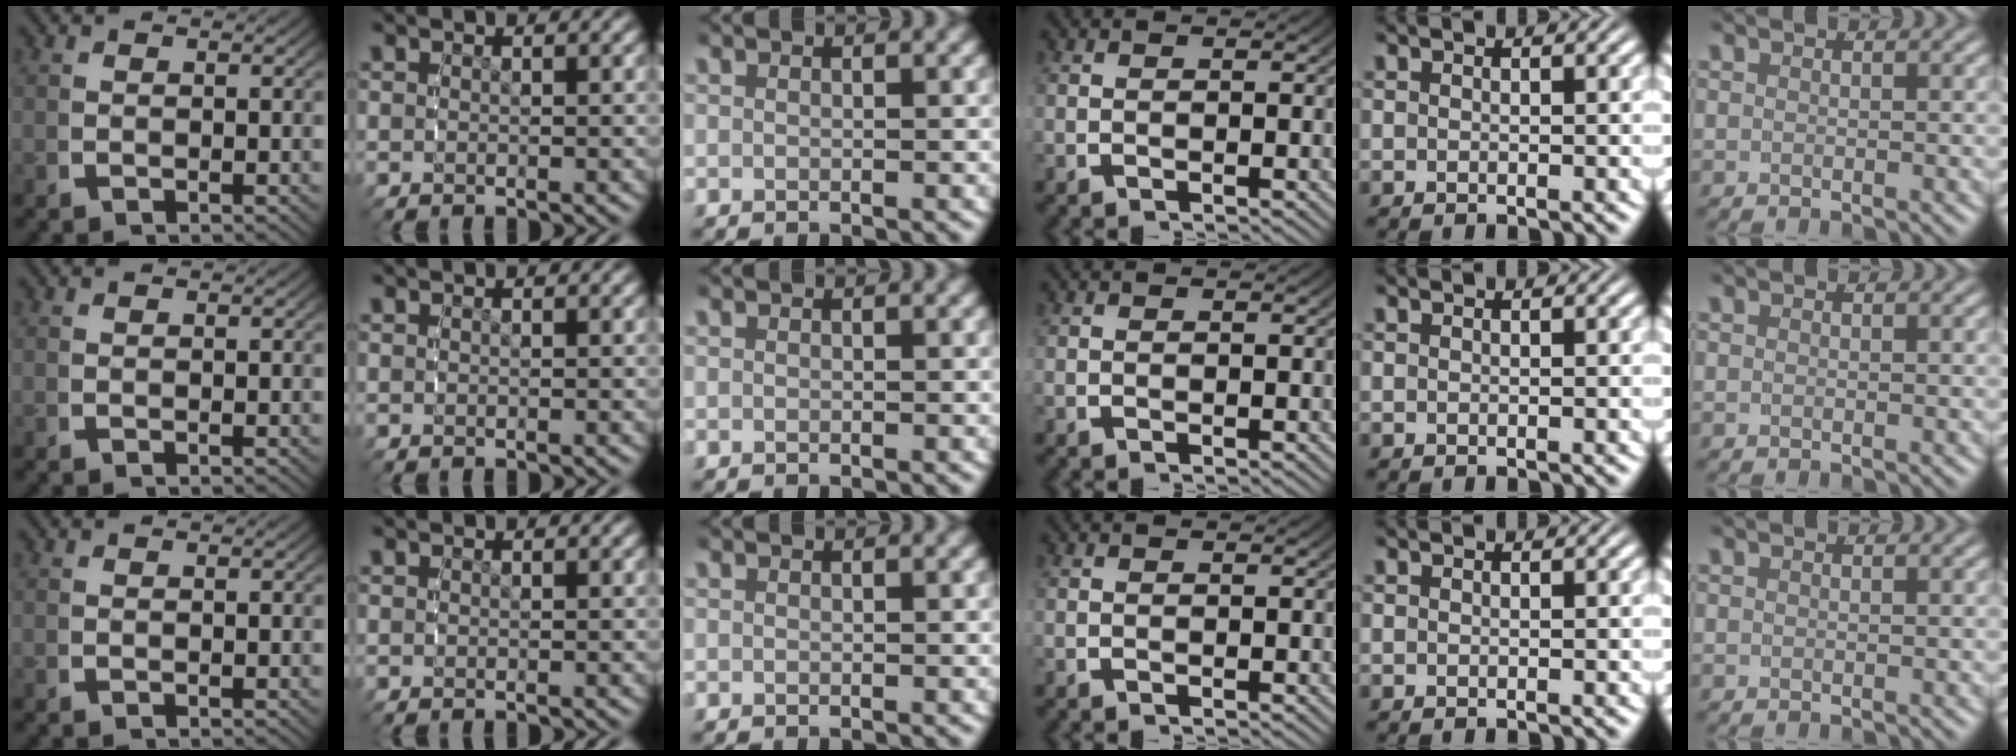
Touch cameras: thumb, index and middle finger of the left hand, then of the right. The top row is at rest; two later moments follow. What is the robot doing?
{"motion": "reach", "object": "napkin"}